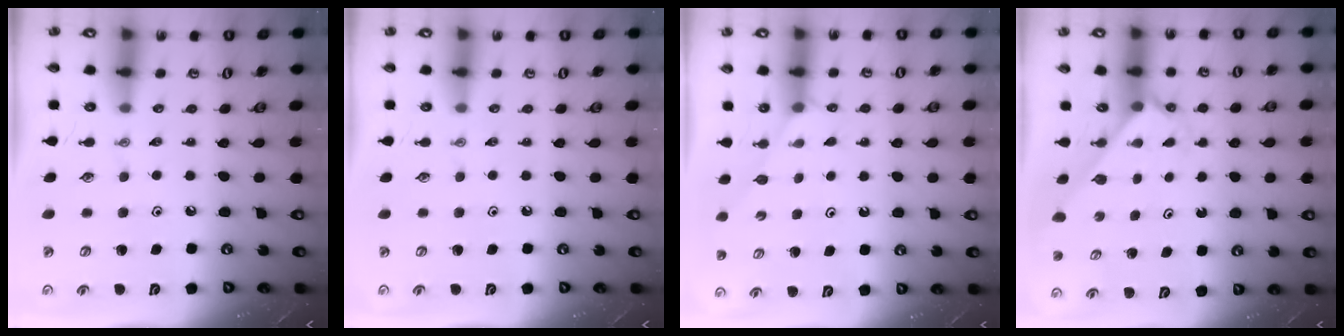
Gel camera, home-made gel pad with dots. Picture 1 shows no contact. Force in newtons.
{"total": 0.0}
{"total": 2.6, "press": 2.5, "slide": 0.5}
{"total": 2.3, "press": 2.3, "slide": 0.2}